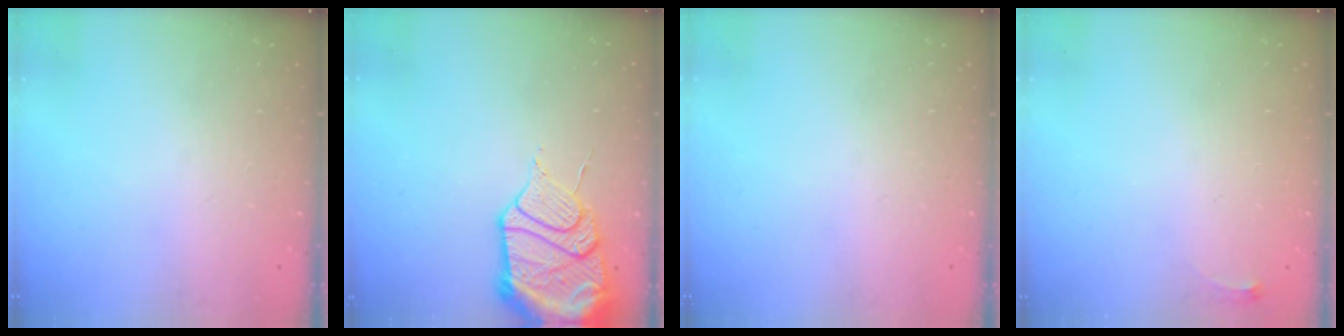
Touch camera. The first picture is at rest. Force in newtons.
{"total": 16.9, "press": 16.3, "slide": 4.2}
{"total": 0.0}
{"total": 2.8, "press": 2.8, "slide": 0.4}